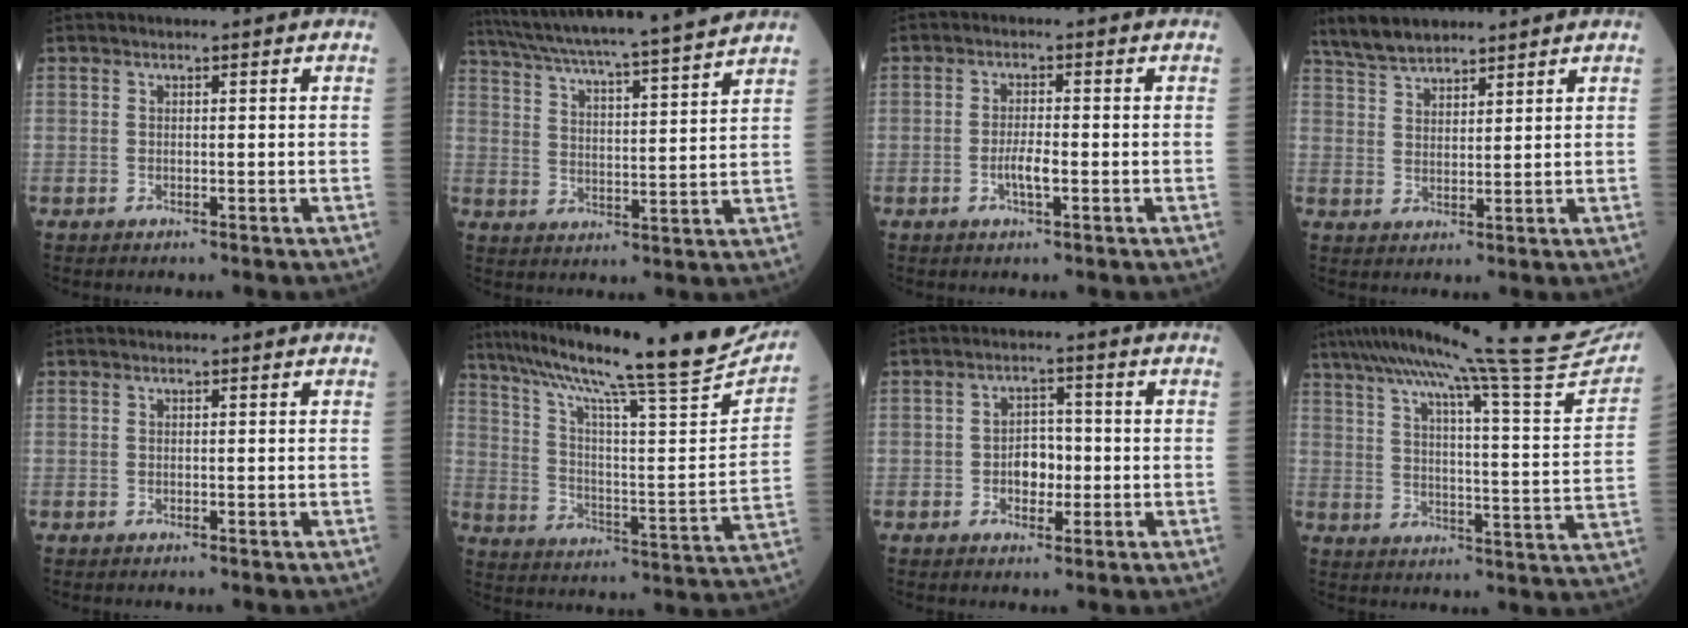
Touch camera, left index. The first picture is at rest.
{"total": 19.9, "force": [17.9, -1.1, 8.8], "torque": [-0.159, -0.009, 0.262]}
{"total": 2.8, "force": [-0.9, 0.5, 2.6], "torque": [-0.053, 0.001, -0.017]}
{"total": 7.1, "force": [6.3, 1.7, 2.9], "torque": [-0.067, 0.021, 0.124]}
{"total": 0.0}
{"total": 27.4, "force": [23.4, 0.6, 14.2], "torque": [-0.239, -0.049, 0.328]}
{"total": 4.0, "force": [-0.8, 2.6, 2.9], "torque": [-0.047, 0.010, -0.014]}
{"total": 27.0, "force": [23.8, -1.3, 12.7], "torque": [-0.204, -0.064, 0.308]}